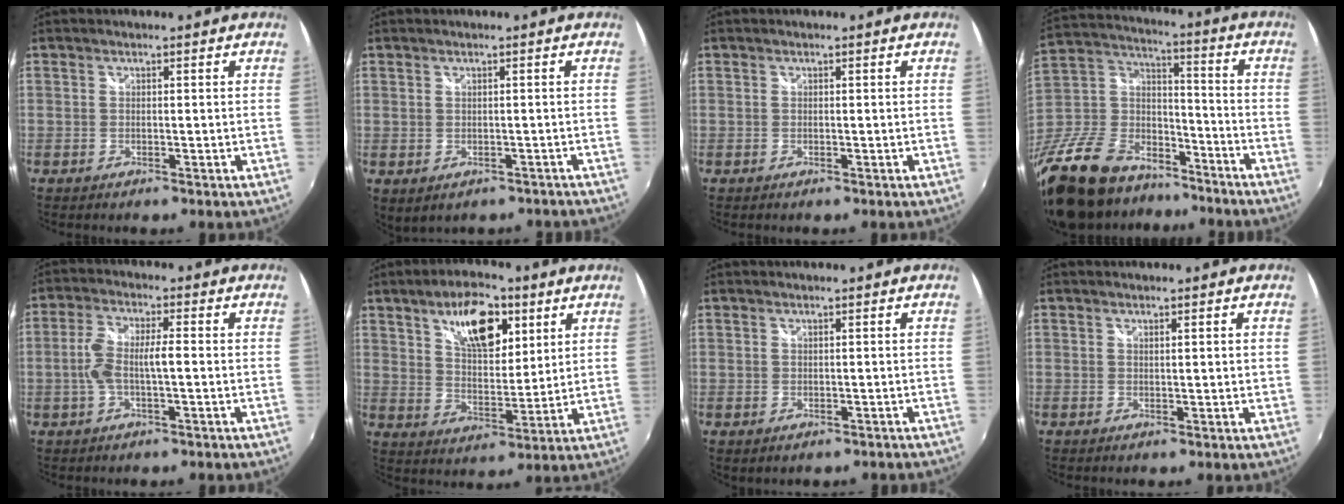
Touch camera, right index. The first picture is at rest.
{"total": 4.3, "force": [-2.4, 2.7, 2.3], "torque": [-0.041, -0.011, -0.021]}
{"total": 0.0}
{"total": 29.7, "force": [-19.8, 16.8, 14.5], "torque": [-0.356, 0.017, -0.314]}
{"total": 6.5, "force": [-0.8, 2.0, 6.2], "torque": [-0.125, 0.010, -0.010]}
{"total": 12.8, "force": [6.6, 5.9, 9.2], "torque": [-0.146, 0.013, 0.114]}
{"total": 0.8, "force": [0.0, 0.7, 0.4], "torque": [-0.005, -0.001, 0.002]}
{"total": 1.5, "force": [0.7, 0.2, 1.3], "torque": [-0.016, 0.003, 0.012]}